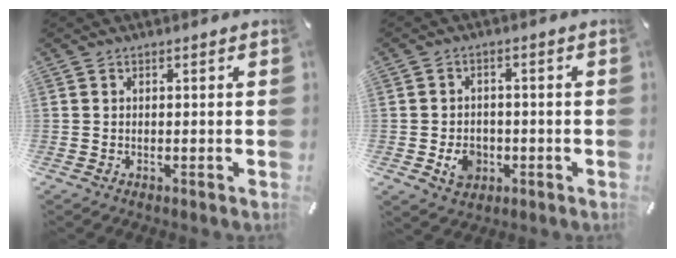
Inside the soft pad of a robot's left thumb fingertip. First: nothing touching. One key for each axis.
{"total": 5.9, "fx": -1.6, "fy": 4.8, "fz": 2.9, "tx": -0.053, "ty": 0.003, "tz": -0.028}